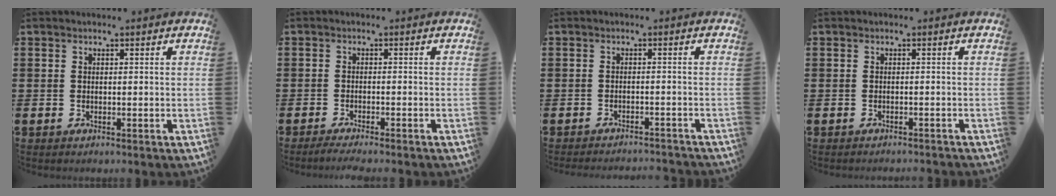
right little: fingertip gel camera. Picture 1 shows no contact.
{"total": 1.4, "force": [-1.2, -0.1, 0.8], "torque": [-0.010, 0.001, -0.023]}
{"total": 1.0, "force": [-1.0, -0.1, 0.0], "torque": [-0.001, 0.006, -0.020]}
{"total": 0.0}